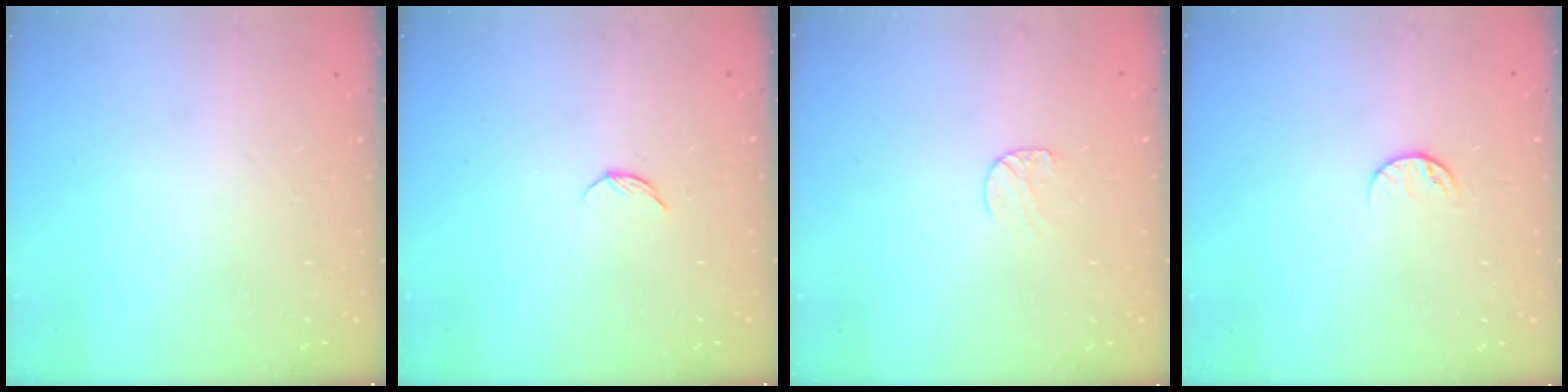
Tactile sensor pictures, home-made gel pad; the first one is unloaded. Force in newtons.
{"total": 3.7, "press": 3.6, "slide": 0.4}
{"total": 5.1, "press": 5.1, "slide": 0.5}
{"total": 6.7, "press": 6.6, "slide": 0.7}